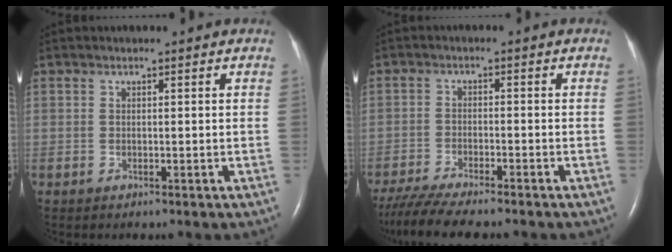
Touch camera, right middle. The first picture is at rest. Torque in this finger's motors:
{"motor_torque": [0.87, -0.91, 0.13, 0.09]}